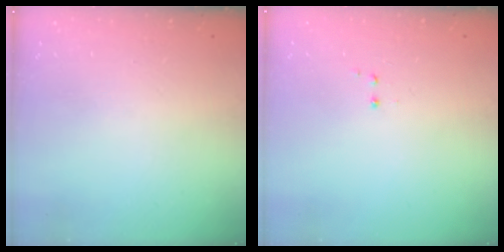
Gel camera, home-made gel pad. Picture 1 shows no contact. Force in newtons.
{"total": 1.2, "press": 1.0, "slide": 0.6}